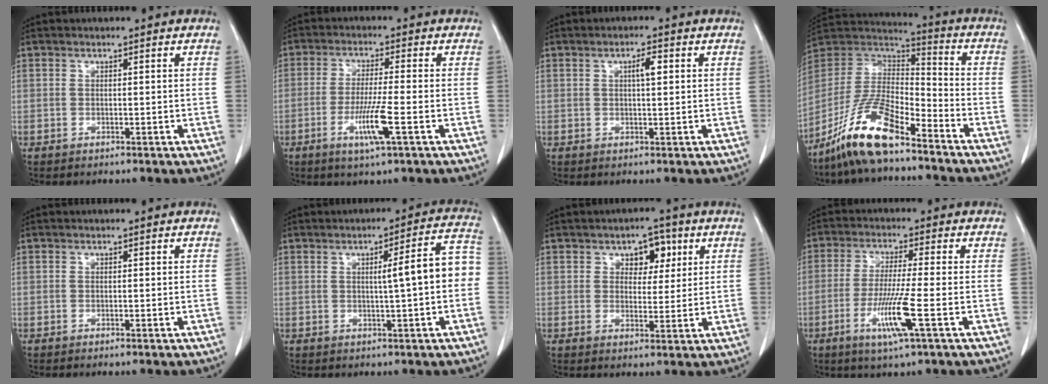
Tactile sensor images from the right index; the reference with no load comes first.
{"total": 6.8, "force": [-2.6, -0.4, 6.3], "torque": [-0.119, -0.016, -0.049]}
{"total": 2.5, "force": [0.7, 0.4, 2.3], "torque": [-0.041, 0.003, 0.011]}
{"total": 13.8, "force": [-9.8, 3.3, 9.2], "torque": [-0.185, 0.010, -0.183]}
{"total": 0.0}
{"total": 7.5, "force": [-0.1, 0.4, 7.5], "torque": [-0.097, 0.026, -0.004]}
{"total": 5.2, "force": [2.3, 3.2, 3.4], "torque": [-0.039, 0.011, 0.033]}
{"total": 8.2, "force": [-3.0, -0.7, 7.6], "torque": [-0.149, -0.021, -0.059]}